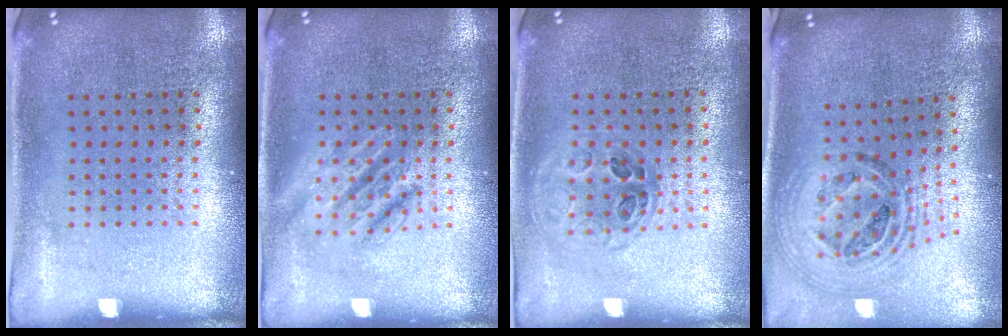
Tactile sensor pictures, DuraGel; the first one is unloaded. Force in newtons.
{"total": 2.7, "press": 2.6, "slide": 0.4}
{"total": 1.1, "press": 1.0, "slide": 0.5}
{"total": 1.7, "press": 1.4, "slide": 0.9}